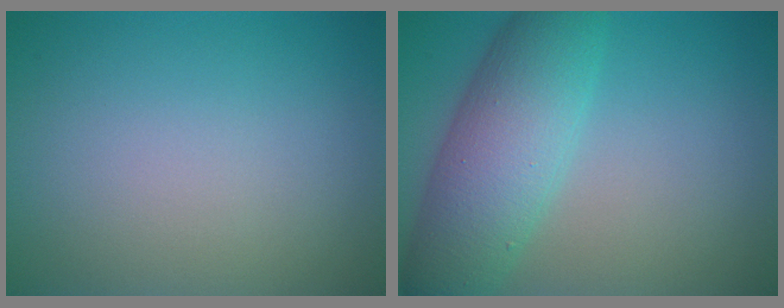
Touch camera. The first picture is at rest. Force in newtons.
{"total": 7.3, "press": 7.3, "slide": 0.2}